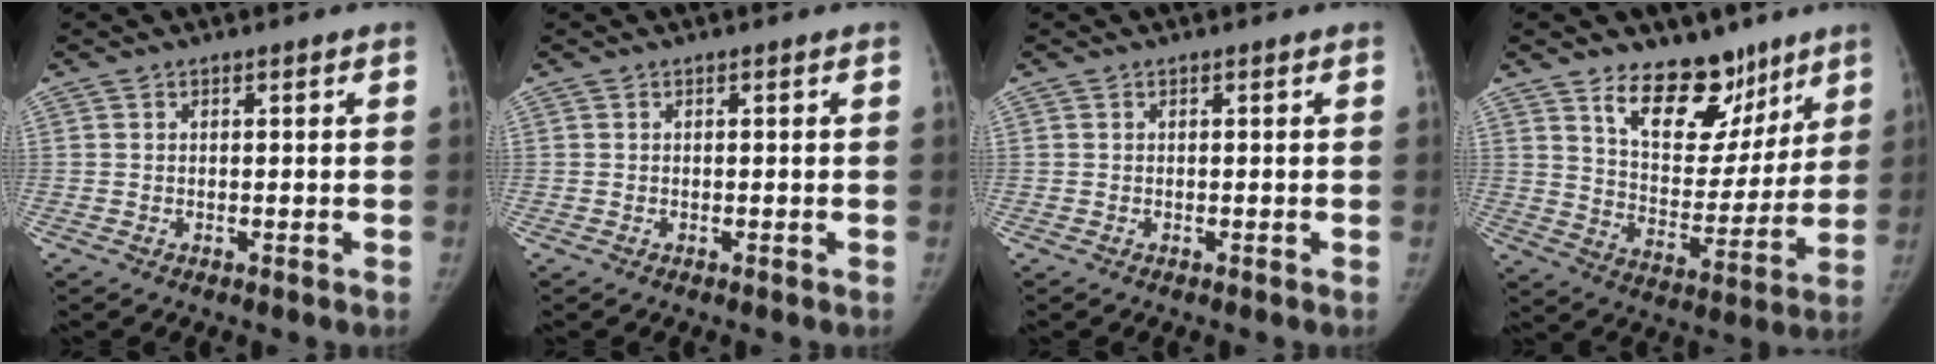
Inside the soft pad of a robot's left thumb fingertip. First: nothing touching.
{"total": 0.0}
{"total": 0.0}
{"total": 16.1, "force": [10.9, 9.0, 7.7], "torque": [-0.051, -0.071, 0.182]}